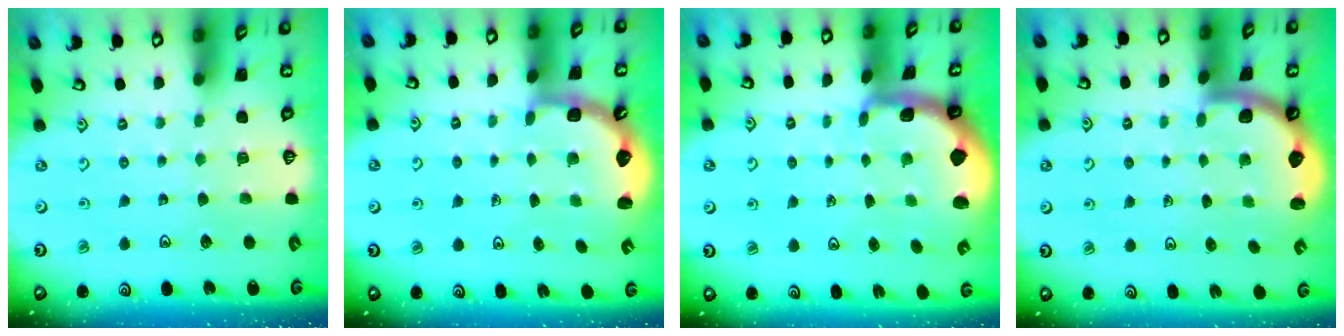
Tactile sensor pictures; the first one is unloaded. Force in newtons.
{"total": 2.5, "press": 2.1, "slide": 1.3}
{"total": 1.7, "press": 1.7, "slide": 0.3}
{"total": 1.9, "press": 1.8, "slide": 0.3}